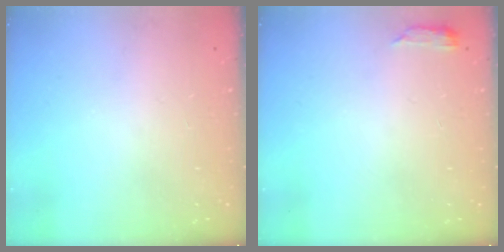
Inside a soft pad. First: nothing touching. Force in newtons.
{"total": 2.8, "press": 2.8, "slide": 0.5}